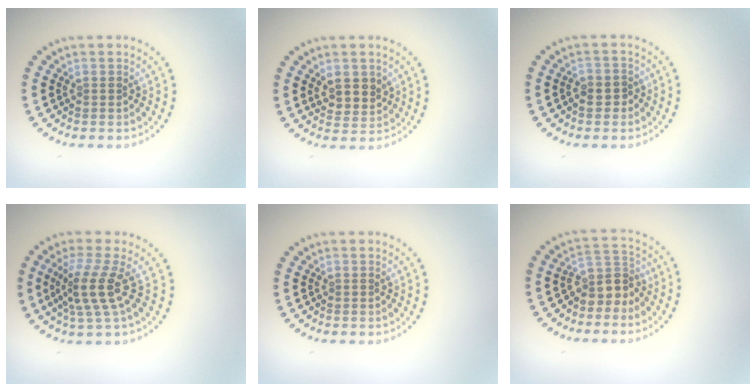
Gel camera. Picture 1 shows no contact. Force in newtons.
{"total": 2.7, "press": 2.5, "slide": 0.8}
{"total": 1.5, "press": 1.4, "slide": 0.6}
{"total": 3.6, "press": 2.6, "slide": 2.5}
{"total": 0.0}
{"total": 3.0, "press": 2.2, "slide": 2.0}